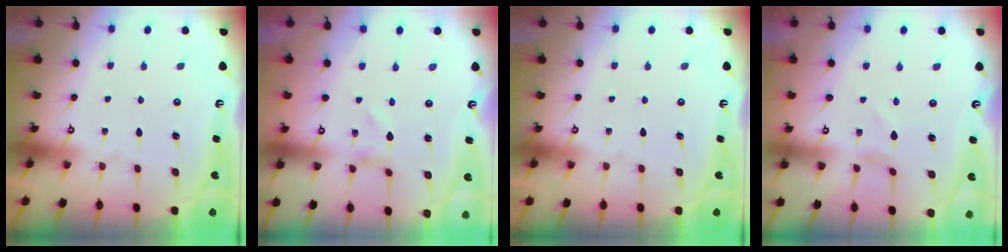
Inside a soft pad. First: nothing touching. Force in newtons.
{"total": 0.0}
{"total": 0.0}
{"total": 0.0}